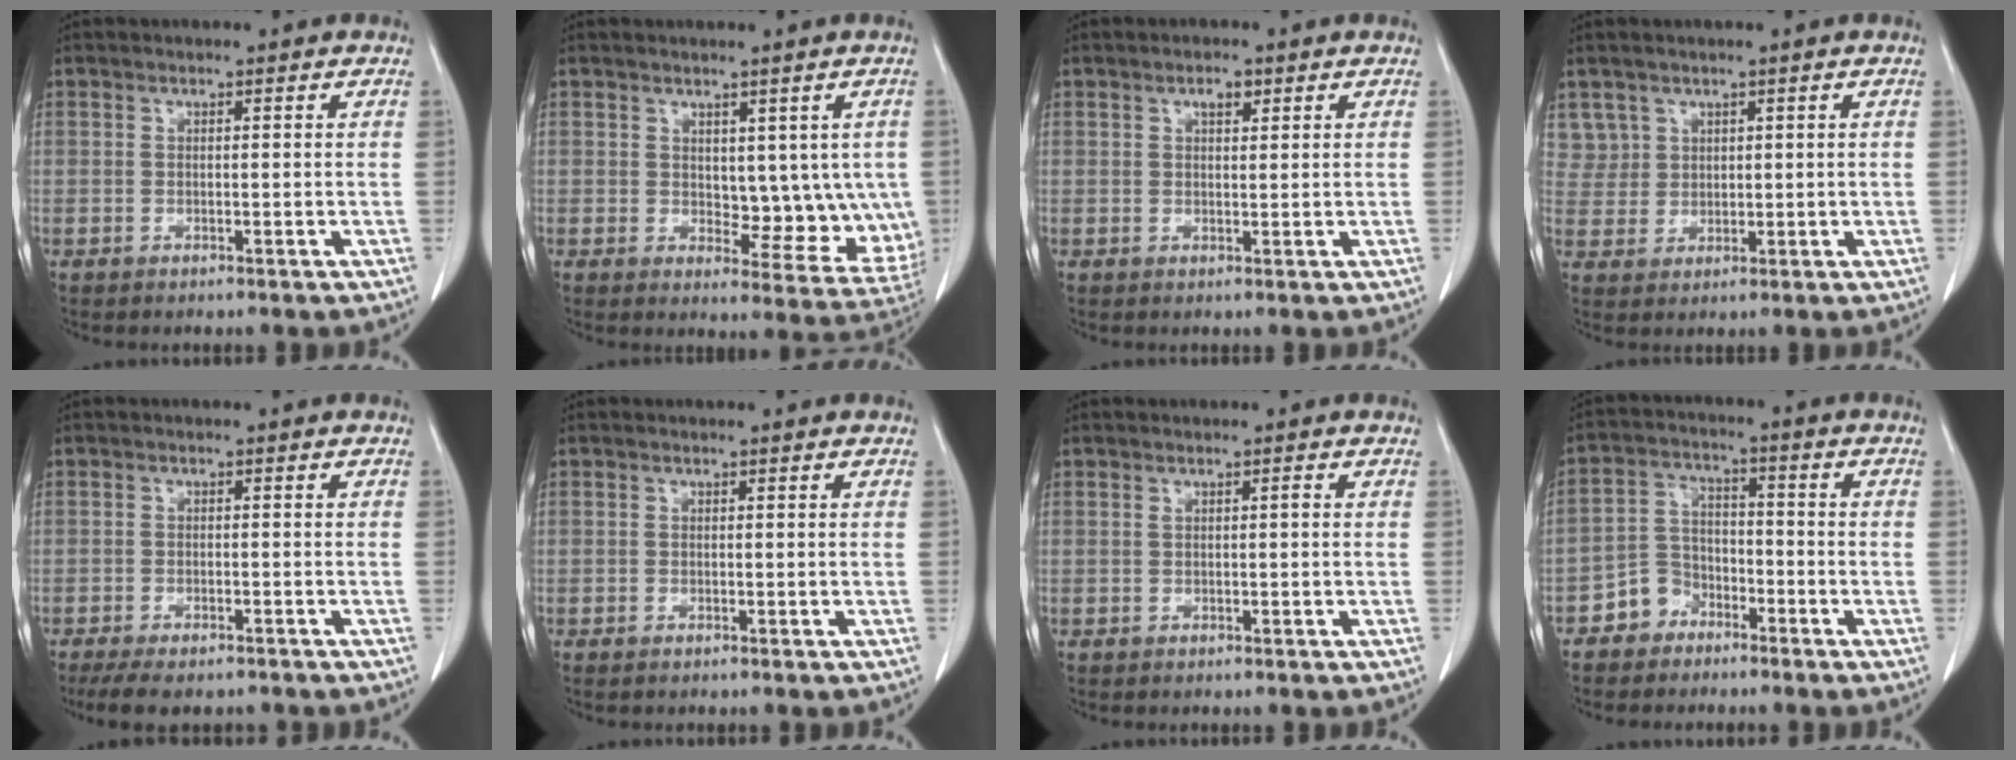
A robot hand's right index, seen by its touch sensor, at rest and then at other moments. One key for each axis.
{"total": 10.9, "fx": 1.1, "fy": 6.4, "fz": 8.8, "tx": -0.107, "ty": 0.000, "tz": 0.034}
{"total": 2.5, "fx": 1.3, "fy": 1.2, "fz": 1.8, "tx": -0.035, "ty": 0.002, "tz": 0.023}
{"total": 5.7, "fx": 2.9, "fy": 4.9, "fz": 0.0, "tx": 0.006, "ty": 0.015, "tz": 0.064}
{"total": 9.9, "fx": -7.8, "fy": 3.7, "fz": 4.9, "tx": -0.082, "ty": -0.002, "tz": -0.113}
{"total": 0.7, "fx": -0.3, "fy": 0.4, "fz": 0.5, "tx": -0.012, "ty": 0.000, "tz": -0.004}
{"total": 1.0, "fx": 0.1, "fy": 0.4, "fz": 0.9, "tx": -0.024, "ty": 0.009, "tz": 0.006}
{"total": 6.3, "fx": -4.0, "fy": 4.6, "fz": 1.4, "tx": -0.027, "ty": 0.020, "tz": -0.072}